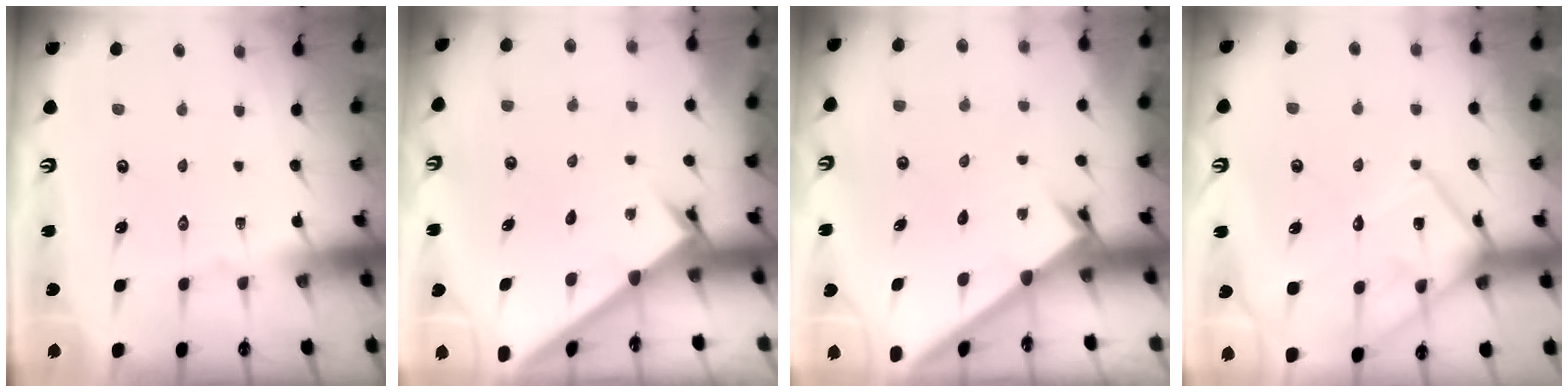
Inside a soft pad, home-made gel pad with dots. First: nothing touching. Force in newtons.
{"total": 1.8, "press": 1.8, "slide": 0.2}
{"total": 1.6, "press": 1.6, "slide": 0.1}
{"total": 13.8, "press": 13.8, "slide": 1.0}